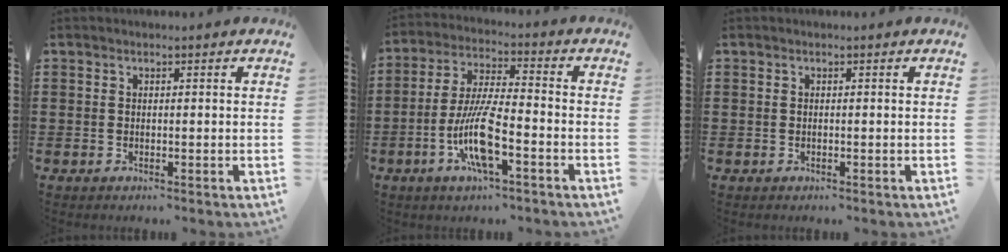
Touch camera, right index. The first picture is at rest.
{"total": 10.1, "force": [-4.0, 2.2, 9.0], "torque": [-0.197, -0.012, -0.080]}
{"total": 0.0}